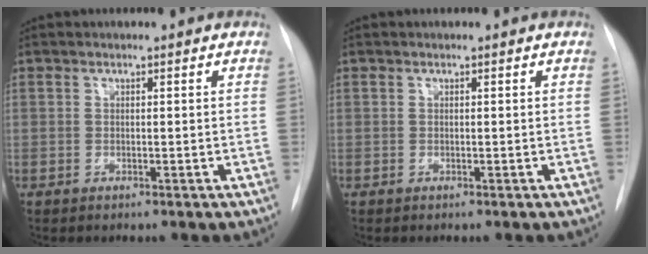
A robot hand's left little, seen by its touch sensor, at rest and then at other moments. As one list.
[{"total": 0.0}]